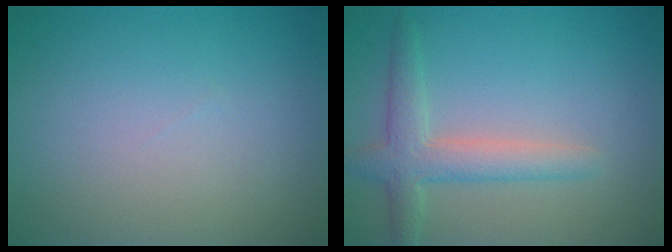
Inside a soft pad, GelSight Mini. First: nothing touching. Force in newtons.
{"total": 3.4, "press": 3.4, "slide": 0.3}